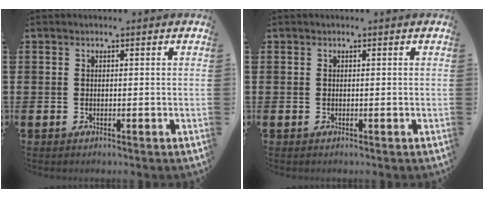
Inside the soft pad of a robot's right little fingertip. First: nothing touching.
{"total": 0.0}